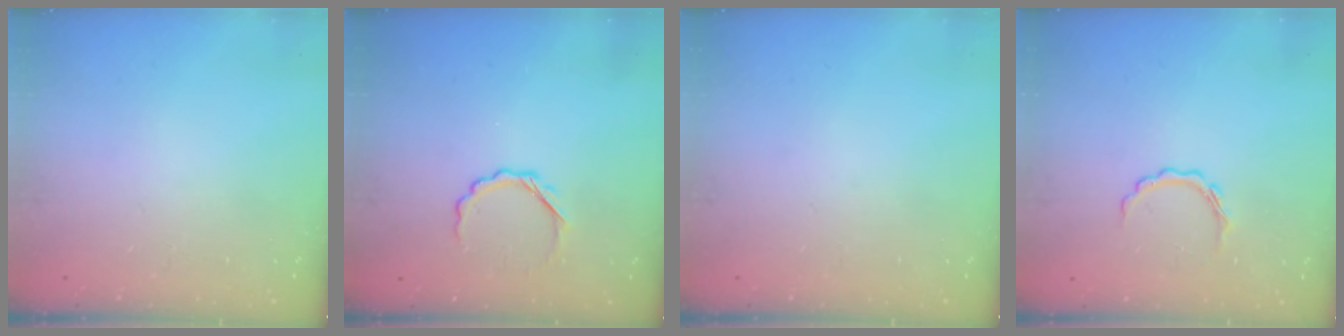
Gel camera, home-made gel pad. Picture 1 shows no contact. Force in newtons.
{"total": 4.1, "press": 3.9, "slide": 1.1}
{"total": 0.0}
{"total": 4.3, "press": 4.3, "slide": 0.6}